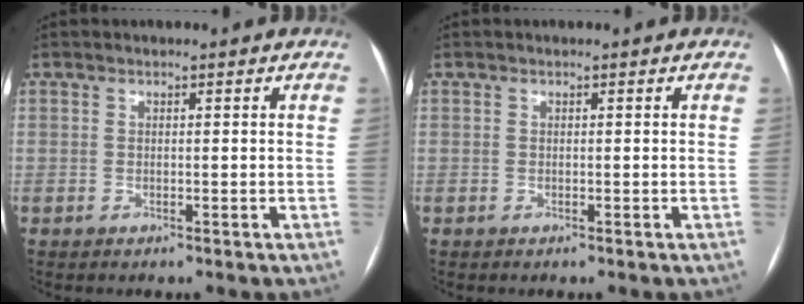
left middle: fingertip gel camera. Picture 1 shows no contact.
{"total": 0.0}